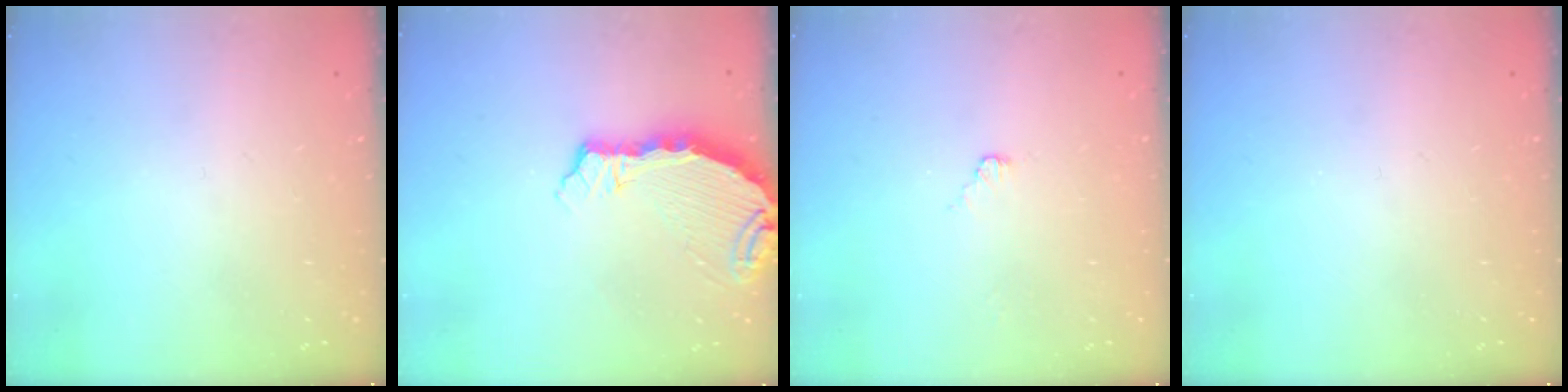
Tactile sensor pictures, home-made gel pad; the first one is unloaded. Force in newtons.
{"total": 6.9, "press": 6.4, "slide": 2.7}
{"total": 2.5, "press": 2.5, "slide": 0.3}
{"total": 0.0}